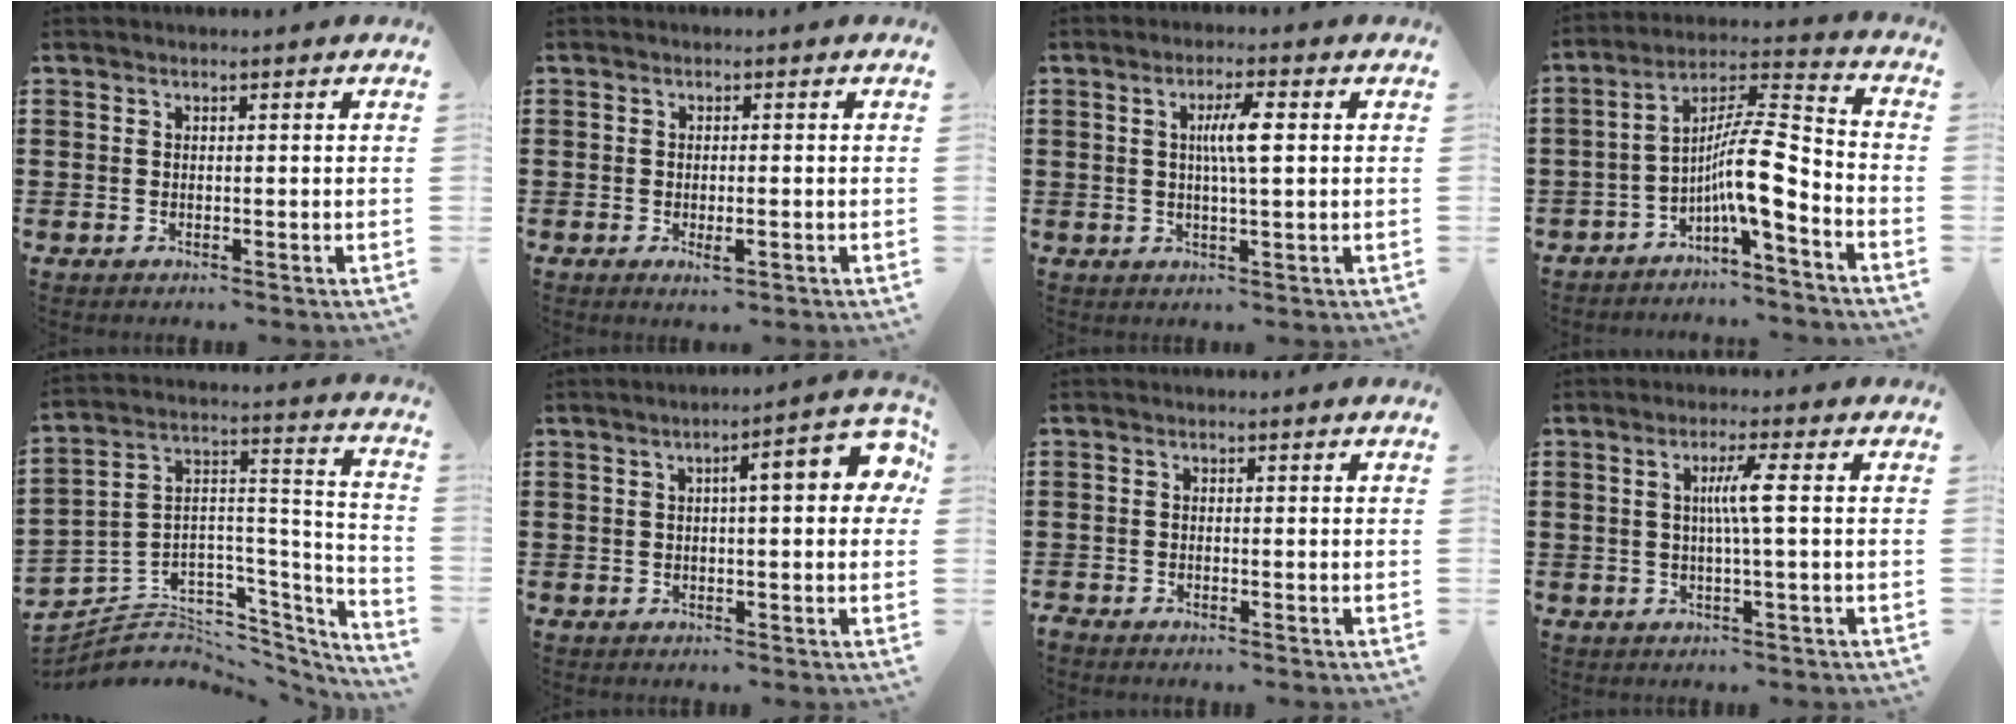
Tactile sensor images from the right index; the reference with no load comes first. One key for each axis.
{"total": 2.0, "fx": -0.8, "fy": 0.5, "fz": 1.7, "tx": -0.030, "ty": -0.001, "tz": -0.014}
{"total": 4.8, "fx": 0.7, "fy": 0.6, "fz": 4.7, "tx": -0.089, "ty": 0.002, "tz": 0.008}
{"total": 10.1, "fx": -3.8, "fy": 1.8, "fz": 9.2, "tx": -0.166, "ty": -0.014, "tz": -0.077}
{"total": 4.4, "fx": -1.7, "fy": 3.9, "fz": 1.1, "tx": -0.037, "ty": -0.017, "tz": -0.030}
{"total": 7.2, "fx": 1.4, "fy": 1.5, "fz": 6.9, "tx": -0.099, "ty": -0.004, "tz": 0.014}
{"total": 1.0, "fx": -1.0, "fy": 0.1, "fz": 0.0, "tx": -0.003, "ty": 0.001, "tz": -0.020}
{"total": 4.2, "fx": 0.2, "fy": -0.4, "fz": 4.2, "tx": -0.079, "ty": -0.004, "tz": -0.003}